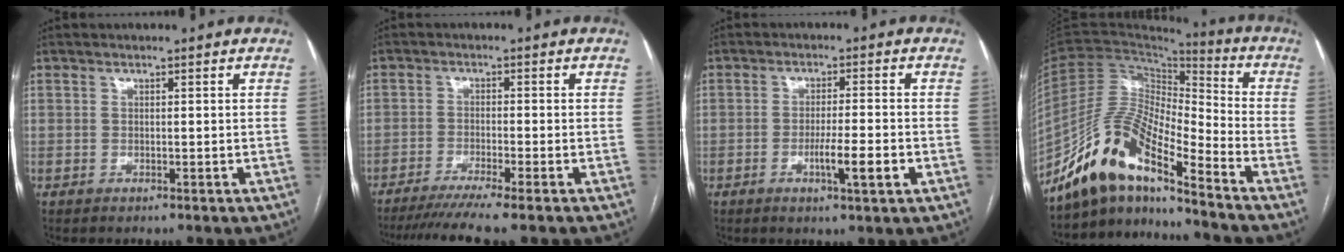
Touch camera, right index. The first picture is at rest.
{"total": 7.9, "force": [-6.4, -1.1, 4.5], "torque": [-0.064, -0.020, -0.104]}
{"total": 5.7, "force": [-2.0, 0.1, 5.3], "torque": [-0.087, -0.007, -0.031]}
{"total": 13.2, "force": [-10.7, 2.1, 7.4], "torque": [-0.156, 0.022, -0.198]}